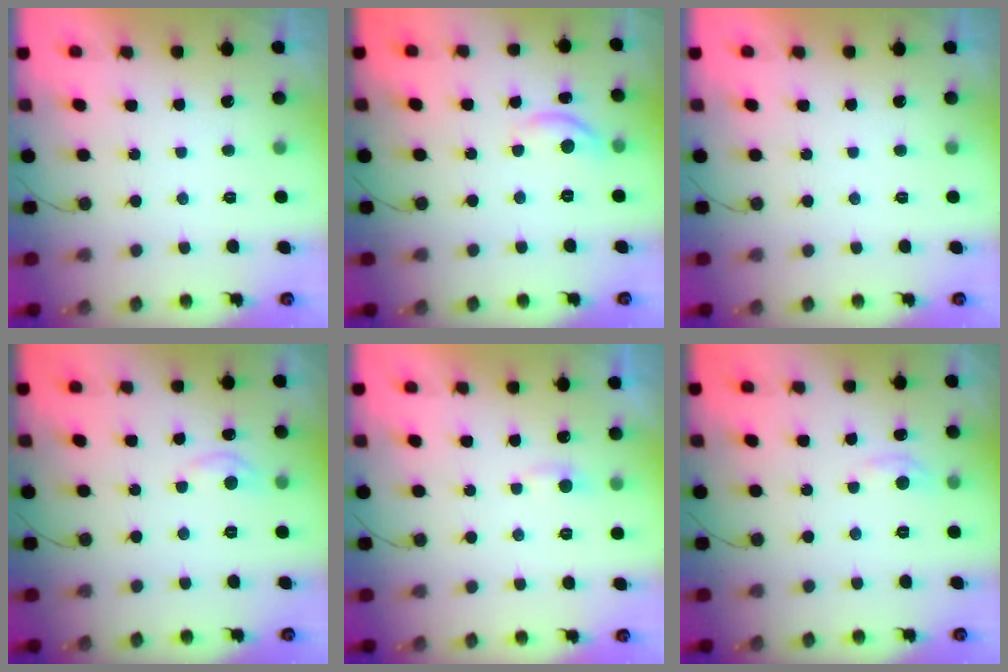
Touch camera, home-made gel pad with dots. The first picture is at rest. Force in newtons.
{"total": 7.7, "press": 7.7, "slide": 0.5}
{"total": 0.0}
{"total": 4.8, "press": 4.7, "slide": 0.6}
{"total": 3.4, "press": 3.3, "slide": 0.4}
{"total": 3.1, "press": 3.1, "slide": 0.4}